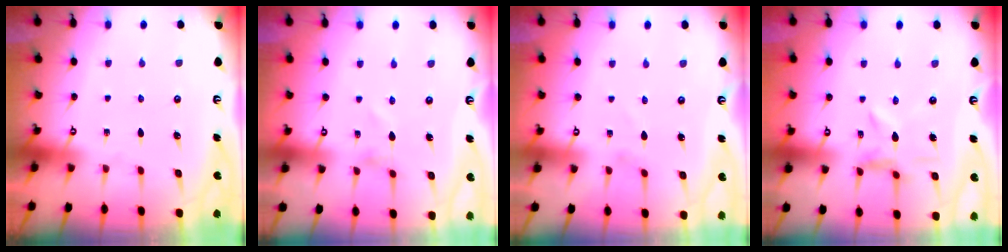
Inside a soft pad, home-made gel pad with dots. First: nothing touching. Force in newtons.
{"total": 1.4, "press": 1.4, "slide": 0.1}
{"total": 1.3, "press": 1.3, "slide": 0.1}
{"total": 5.3, "press": 5.2, "slide": 0.4}